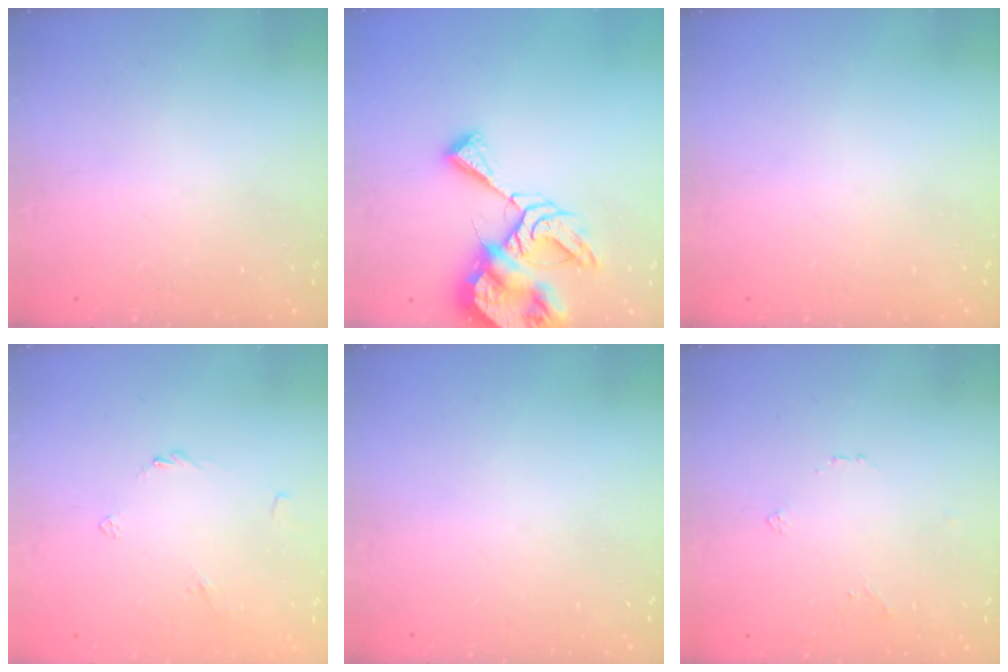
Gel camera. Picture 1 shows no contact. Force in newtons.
{"total": 11.4, "press": 11.3, "slide": 1.4}
{"total": 0.0}
{"total": 2.4, "press": 2.4, "slide": 0.5}
{"total": 0.0}
{"total": 1.5, "press": 1.4, "slide": 0.2}